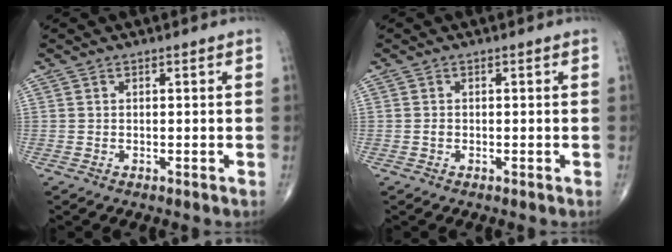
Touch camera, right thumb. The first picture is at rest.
{"total": 0.5, "force": [-0.2, 0.4, 0.3], "torque": [-0.005, 0.001, -0.004]}